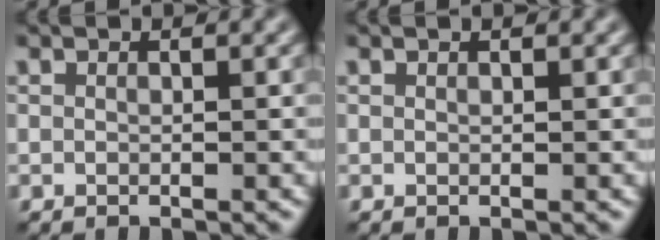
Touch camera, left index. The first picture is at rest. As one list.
[{"total": 0.0}]